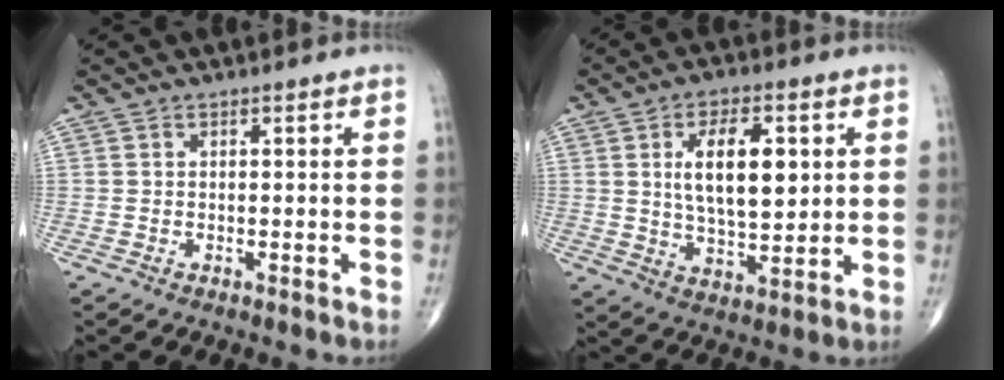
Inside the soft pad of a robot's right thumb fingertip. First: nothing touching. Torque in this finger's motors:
{"motor_torque": [0.15, 0.15, 0.43, 0.21, 0.11]}